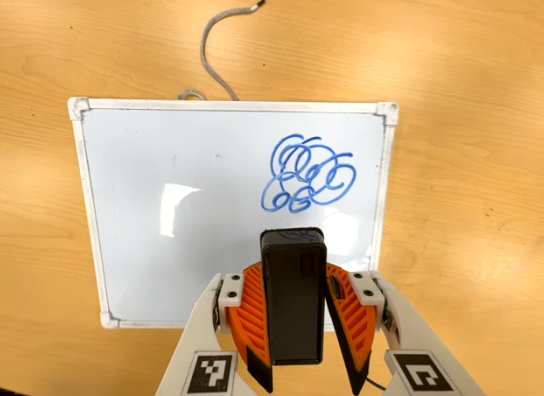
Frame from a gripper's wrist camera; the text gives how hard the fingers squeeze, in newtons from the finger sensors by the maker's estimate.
{"total": 6.0, "left": 5.5, "right": 6.6}